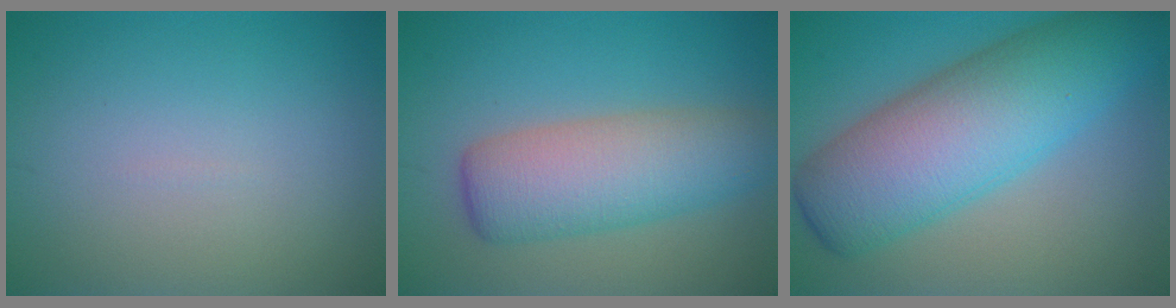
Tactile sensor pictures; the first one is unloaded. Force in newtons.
{"total": 6.8, "press": 6.8, "slide": 0.5}
{"total": 10.8, "press": 10.8, "slide": 0.2}